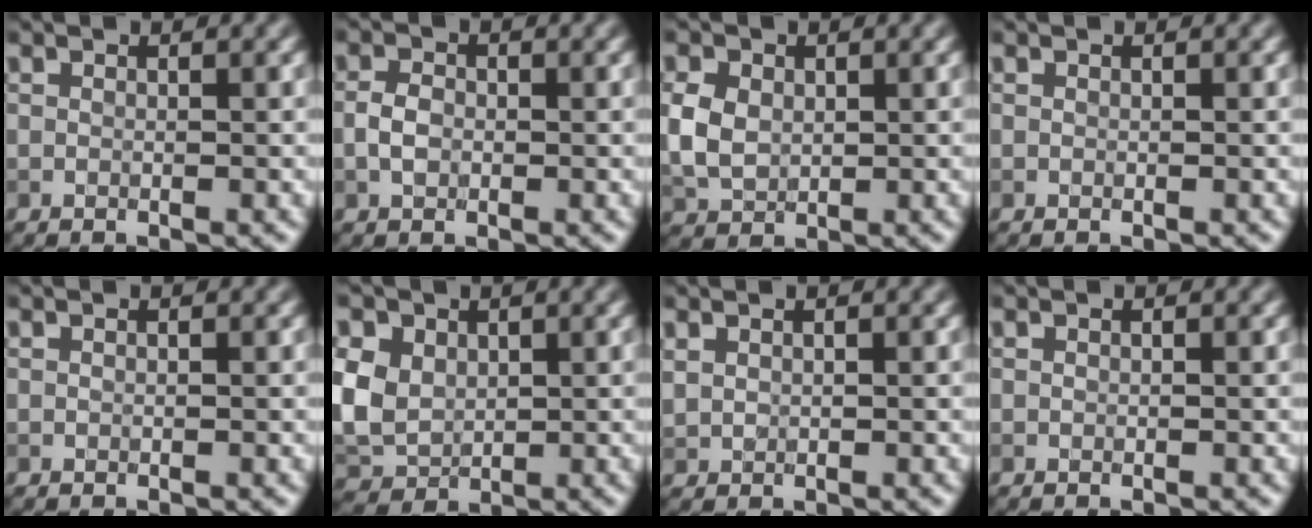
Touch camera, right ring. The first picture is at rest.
{"total": 1.8, "force": [-0.4, 1.3, 1.1], "torque": [-0.025, 0.008, -0.012]}
{"total": 3.7, "force": [0.4, 2.9, 2.2], "torque": [-0.058, 0.007, 0.009]}
{"total": 0.0}
{"total": 0.0}
{"total": 7.3, "force": [1.4, 5.7, 4.4], "torque": [-0.131, 0.019, 0.023]}
{"total": 0.7, "force": [0.5, 0.5, 0.1], "torque": [-0.006, 0.005, 0.016]}
{"total": 0.0}